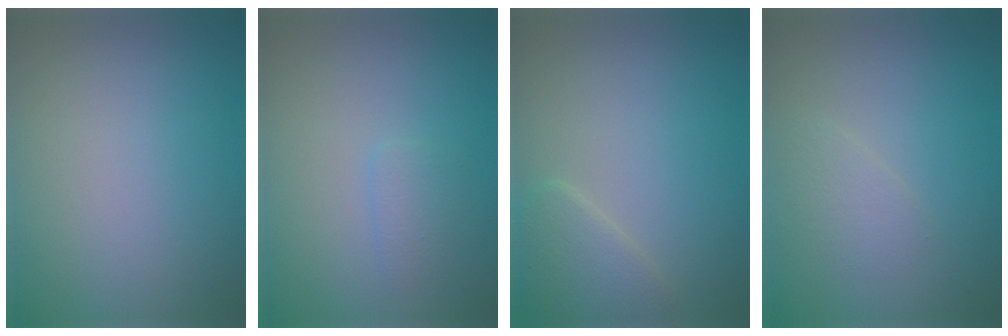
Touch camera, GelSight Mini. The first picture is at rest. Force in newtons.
{"total": 1.1, "press": 1.1, "slide": 0.1}
{"total": 2.2, "press": 2.2, "slide": 0.1}
{"total": 1.3, "press": 1.3, "slide": 0.1}